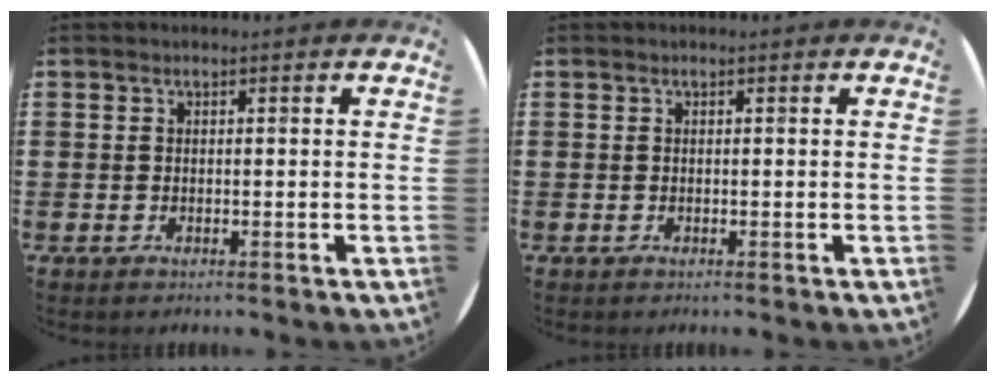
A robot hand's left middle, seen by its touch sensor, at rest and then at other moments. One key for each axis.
{"total": 0.0}